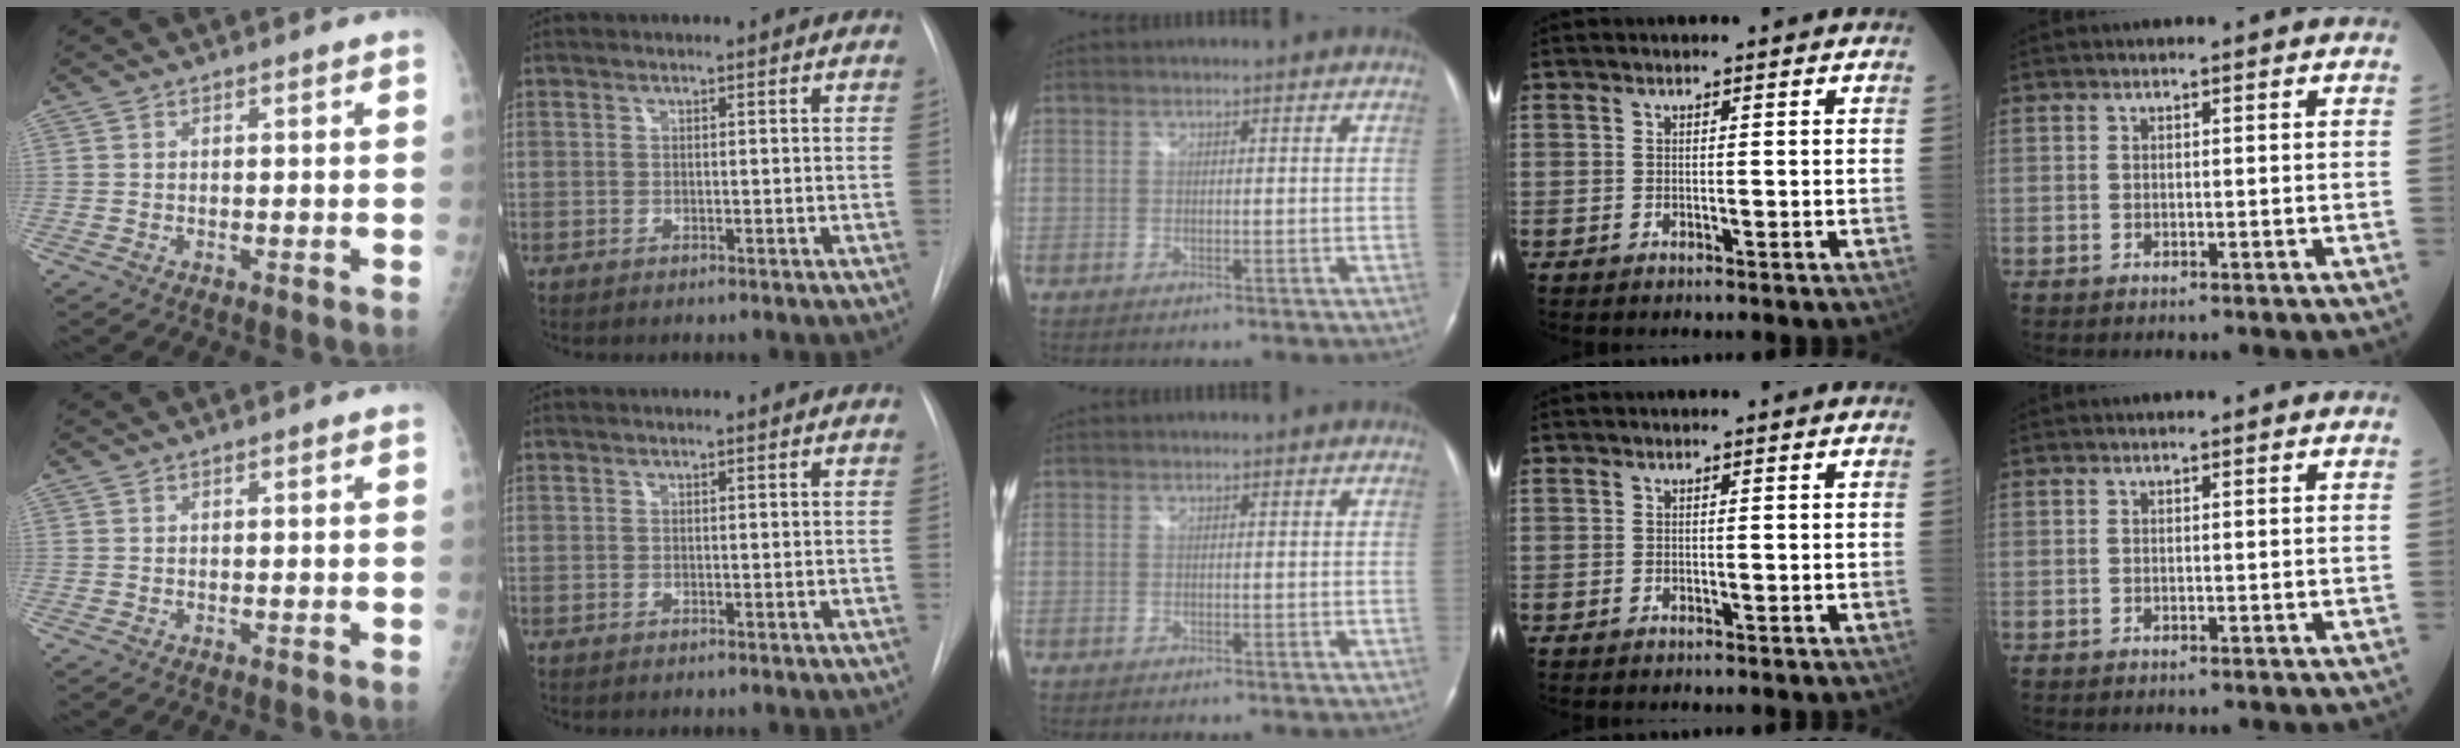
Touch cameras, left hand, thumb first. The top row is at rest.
{}